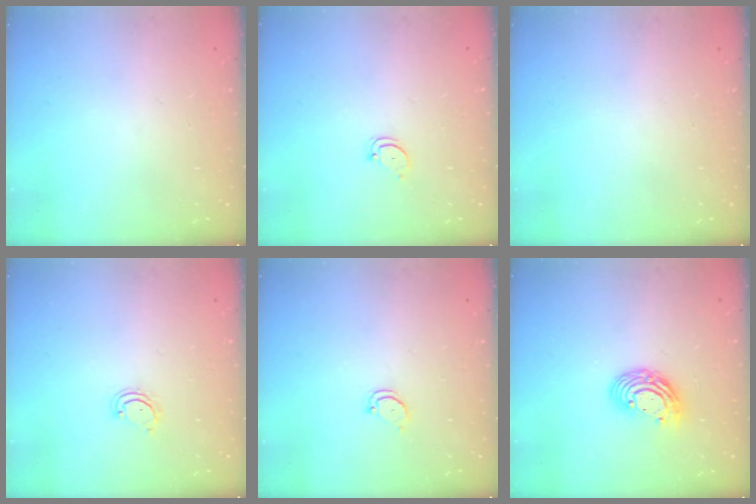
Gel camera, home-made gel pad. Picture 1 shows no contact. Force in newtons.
{"total": 2.3, "press": 2.3, "slide": 0.2}
{"total": 0.0}
{"total": 2.9, "press": 2.9, "slide": 0.3}
{"total": 2.5, "press": 2.5, "slide": 0.3}
{"total": 9.9, "press": 9.9, "slide": 0.8}